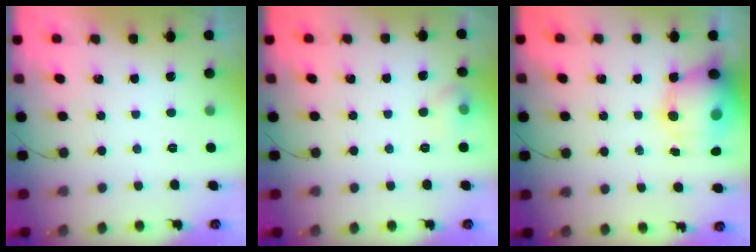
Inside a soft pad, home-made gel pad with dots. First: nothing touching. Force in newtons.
{"total": 5.5, "press": 5.1, "slide": 1.9}
{"total": 13.4, "press": 12.9, "slide": 3.5}